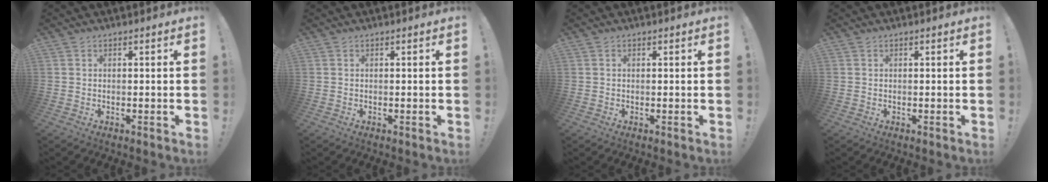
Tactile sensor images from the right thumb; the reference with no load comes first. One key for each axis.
{"total": 0.0}
{"total": 0.0}
{"total": 0.0}